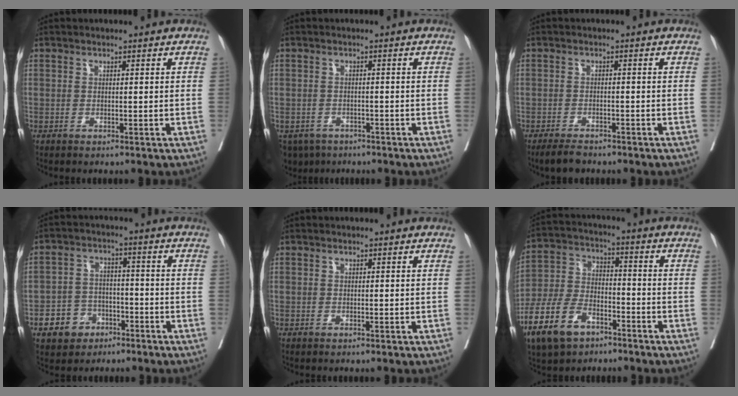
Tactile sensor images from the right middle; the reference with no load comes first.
{"total": 5.3, "force": [-3.9, 3.4, 1.0], "torque": [-0.015, -0.003, -0.061]}
{"total": 3.2, "force": [-2.7, 0.9, 1.3], "torque": [-0.025, -0.004, -0.046]}
{"total": 6.4, "force": [-3.4, 5.1, 1.7], "torque": [-0.035, 0.015, -0.051]}
{"total": 0.0}
{"total": 11.6, "force": [-7.0, 6.2, 6.8], "torque": [-0.157, -0.003, -0.135]}